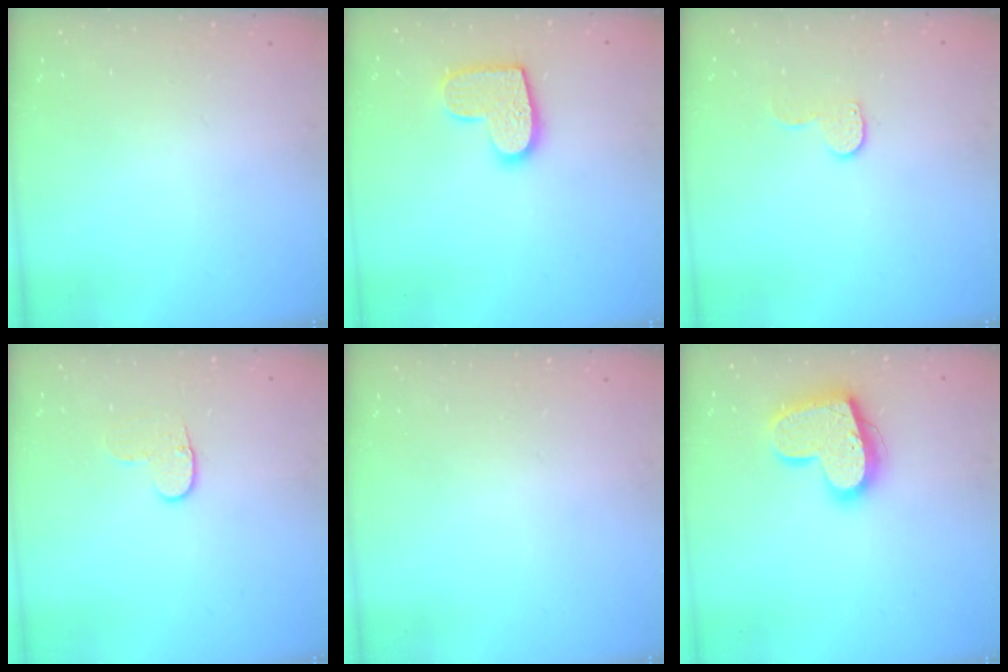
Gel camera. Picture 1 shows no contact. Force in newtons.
{"total": 12.1, "press": 12.0, "slide": 0.6}
{"total": 6.8, "press": 6.7, "slide": 0.6}
{"total": 5.7, "press": 5.6, "slide": 0.6}
{"total": 0.0}
{"total": 18.0, "press": 17.9, "slide": 1.4}